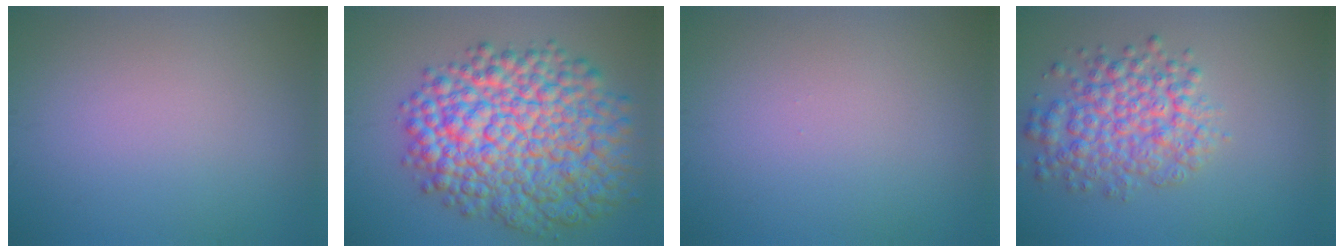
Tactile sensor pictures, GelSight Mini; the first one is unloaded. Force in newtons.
{"total": 12.9, "press": 12.8, "slide": 0.3}
{"total": 0.0}
{"total": 5.4, "press": 5.4, "slide": 0.1}